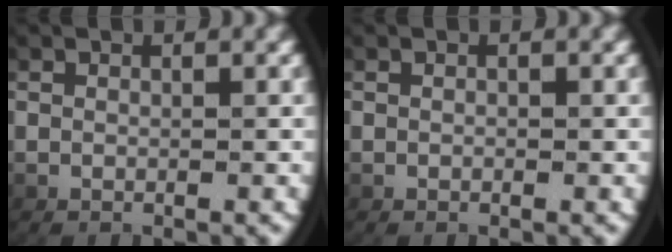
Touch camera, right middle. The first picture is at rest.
{"total": 0.0}